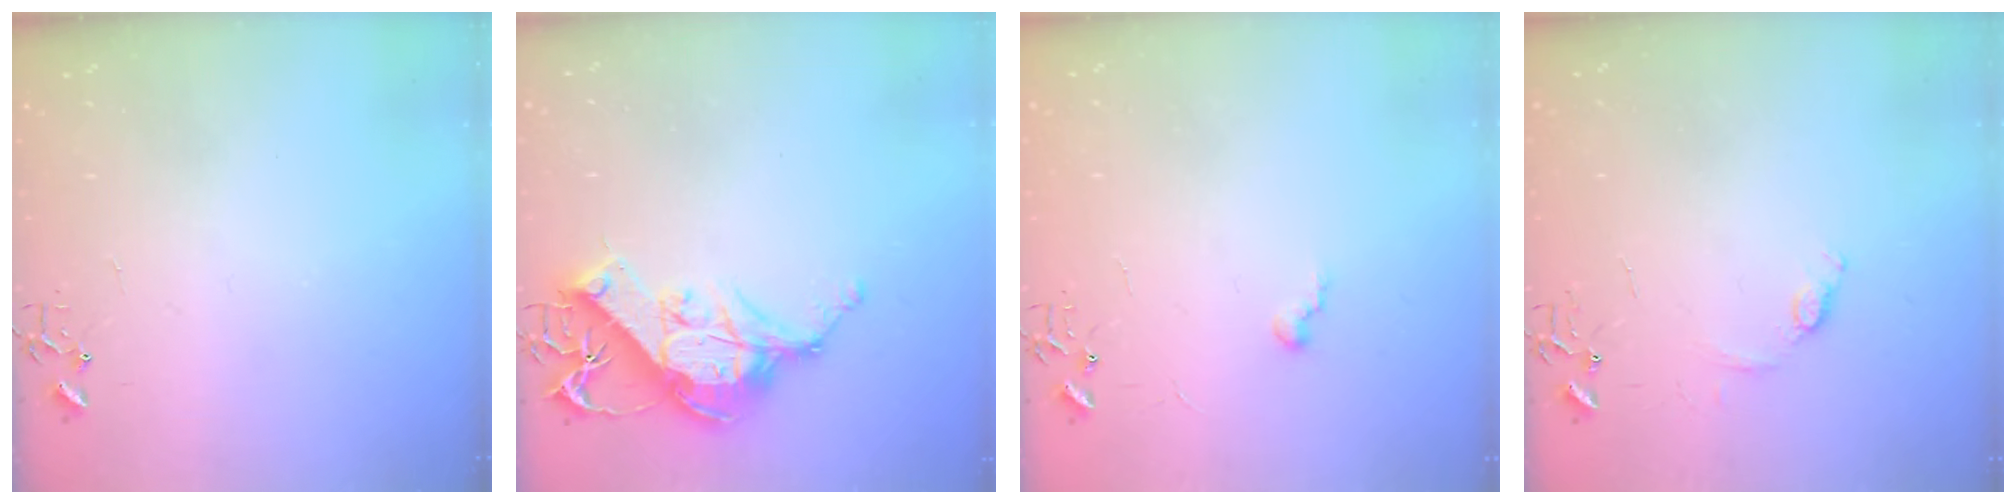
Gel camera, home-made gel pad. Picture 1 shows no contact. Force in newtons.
{"total": 15.3, "press": 15.1, "slide": 2.1}
{"total": 5.7, "press": 5.7, "slide": 0.5}
{"total": 7.3, "press": 7.3, "slide": 0.7}